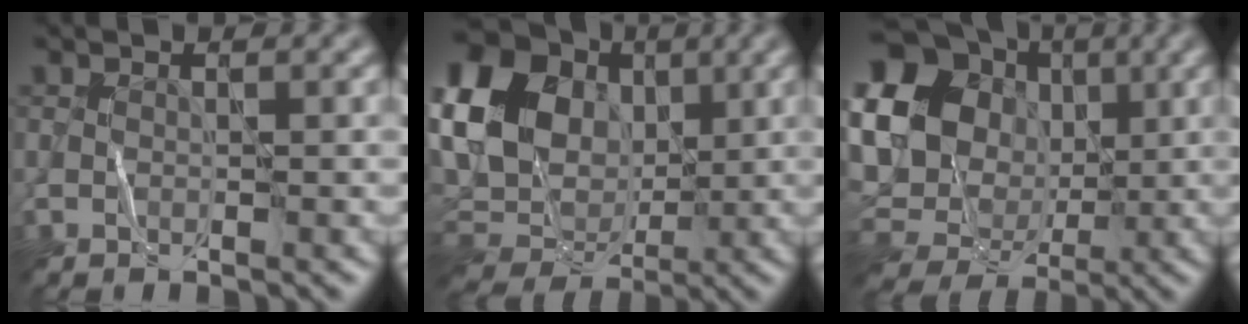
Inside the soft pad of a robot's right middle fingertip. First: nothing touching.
{"total": 20.6, "force": [4.8, 17.2, 10.1], "torque": [-0.228, 0.040, 0.045]}
{"total": 20.9, "force": [3.6, 18.6, 8.7], "torque": [-0.225, 0.033, 0.030]}